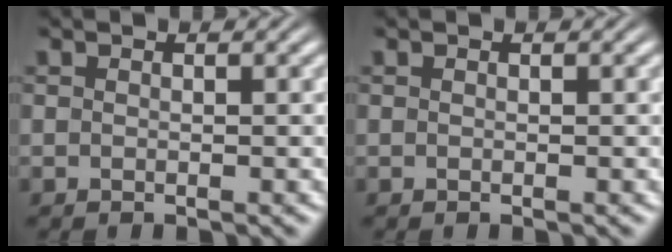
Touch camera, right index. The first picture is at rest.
{"total": 0.0}